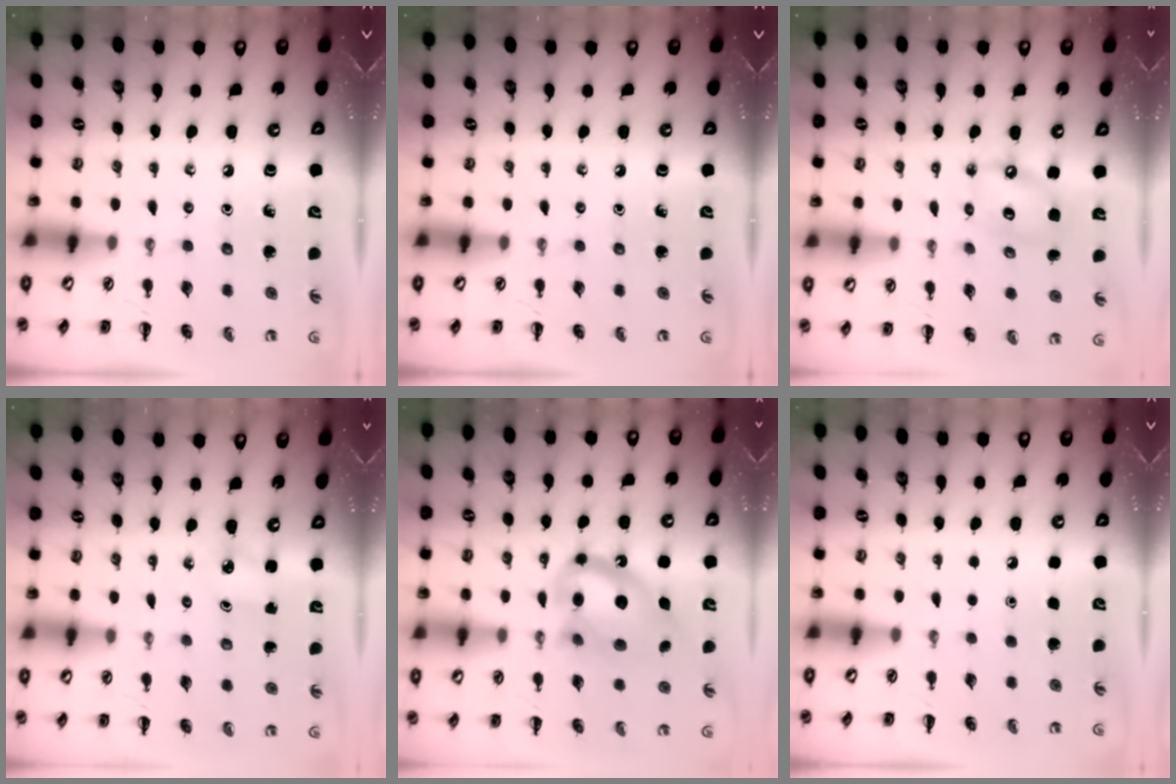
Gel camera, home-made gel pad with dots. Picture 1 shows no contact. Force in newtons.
{"total": 0.0}
{"total": 8.2, "press": 8.1, "slide": 1.7}
{"total": 2.2, "press": 2.2, "slide": 0.3}
{"total": 15.4, "press": 15.1, "slide": 3.2}
{"total": 1.6, "press": 1.6, "slide": 0.1}